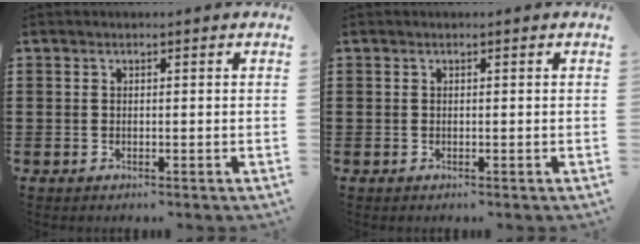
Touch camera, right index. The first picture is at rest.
{"total": 0.0}